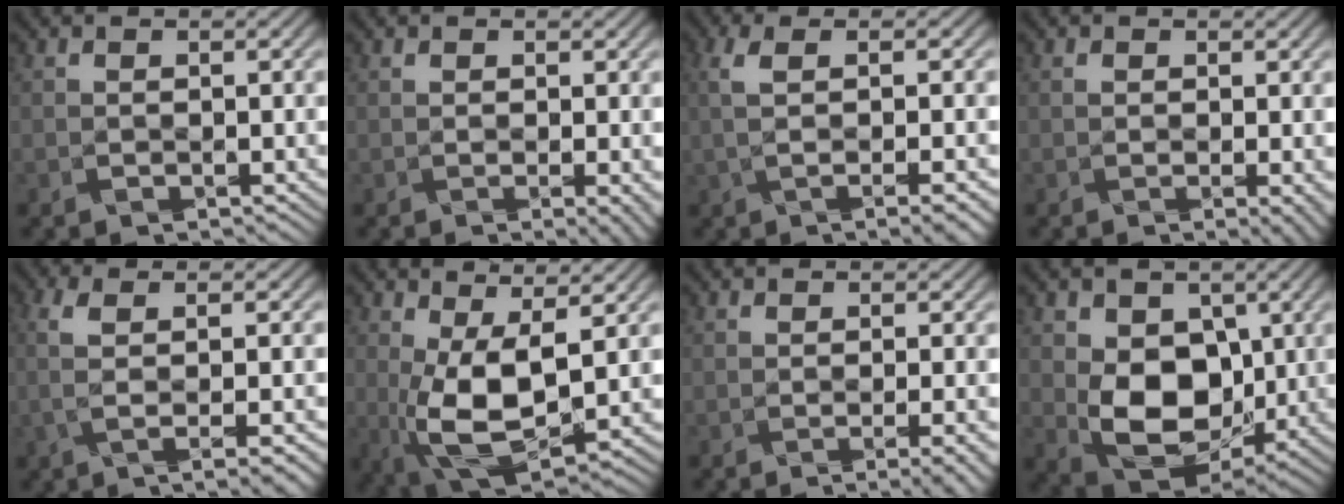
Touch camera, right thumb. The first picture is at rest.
{"total": 2.2, "force": [0.0, 1.1, 1.9], "torque": [-0.022, -0.003, 0.001]}
{"total": 5.3, "force": [-0.3, 0.5, 5.3], "torque": [-0.094, 0.010, -0.005]}
{"total": 2.2, "force": [0.1, 1.2, 1.9], "torque": [-0.023, -0.003, 0.001]}
{"total": 5.2, "force": [-0.5, 0.5, 5.1], "torque": [-0.096, 0.008, -0.009]}
{"total": 9.2, "force": [0.4, 4.1, 8.3], "torque": [-0.184, 0.000, 0.011]}
{"total": 3.3, "force": [-1.2, 1.0, 2.9], "torque": [-0.026, -0.001, -0.010]}
{"total": 10.6, "force": [0.4, 7.4, 7.6], "torque": [-0.153, -0.013, 0.009]}